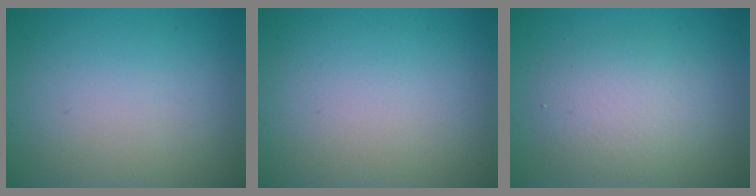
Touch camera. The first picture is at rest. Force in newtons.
{"total": 0.0}
{"total": 3.5, "press": 3.5, "slide": 0.2}